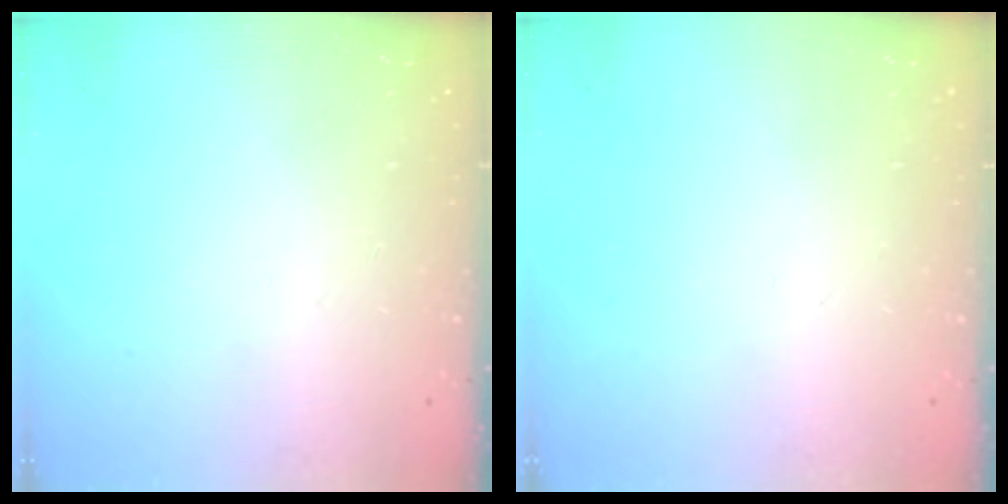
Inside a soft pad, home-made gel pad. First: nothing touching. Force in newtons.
{"total": 0.0}